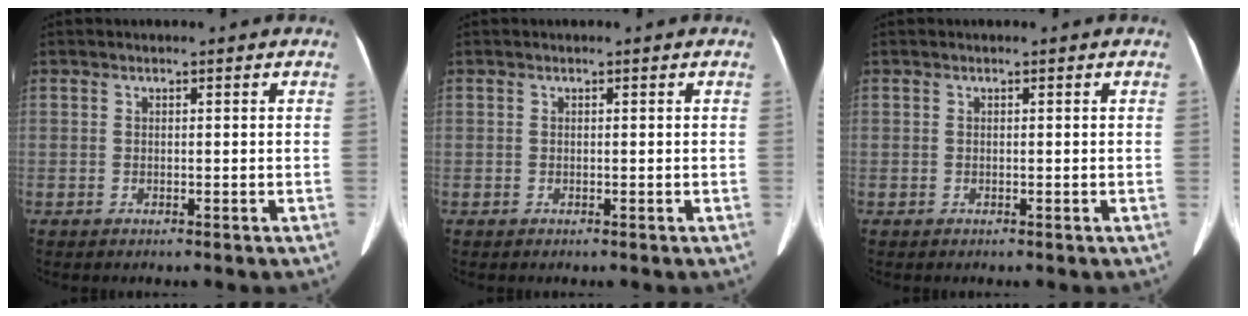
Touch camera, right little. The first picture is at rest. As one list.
[{"total": 0.0}, {"total": 0.0}]